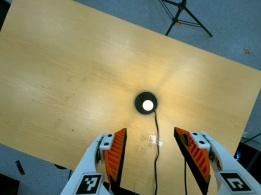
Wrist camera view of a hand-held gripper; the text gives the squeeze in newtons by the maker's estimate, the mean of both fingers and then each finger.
{"total": 0.0}